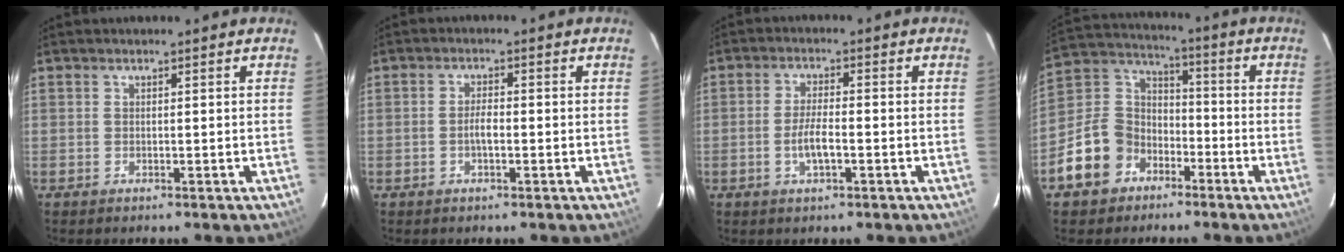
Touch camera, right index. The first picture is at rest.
{"total": 2.4, "force": [-0.8, 0.6, 2.2], "torque": [-0.043, 0.003, -0.015]}
{"total": 4.6, "force": [-1.6, 1.1, 4.2], "torque": [-0.085, 0.000, -0.030]}
{"total": 12.2, "force": [-6.8, 9.4, 4.0], "torque": [-0.101, 0.042, -0.111]}